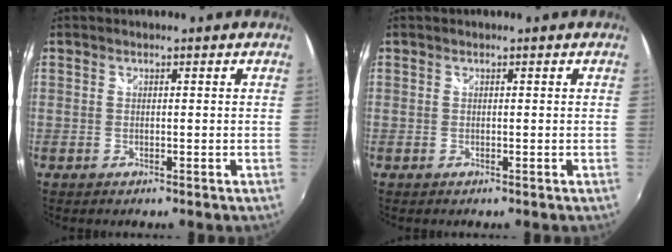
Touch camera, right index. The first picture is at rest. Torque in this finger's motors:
{"motor_torque": [0.00, 0.00, 0.00, 0.00]}